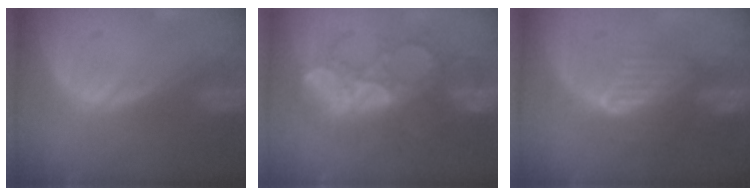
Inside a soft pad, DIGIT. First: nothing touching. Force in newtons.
{"total": 9.0, "press": 8.8, "slide": 2.3}
{"total": 8.0, "press": 7.3, "slide": 3.3}